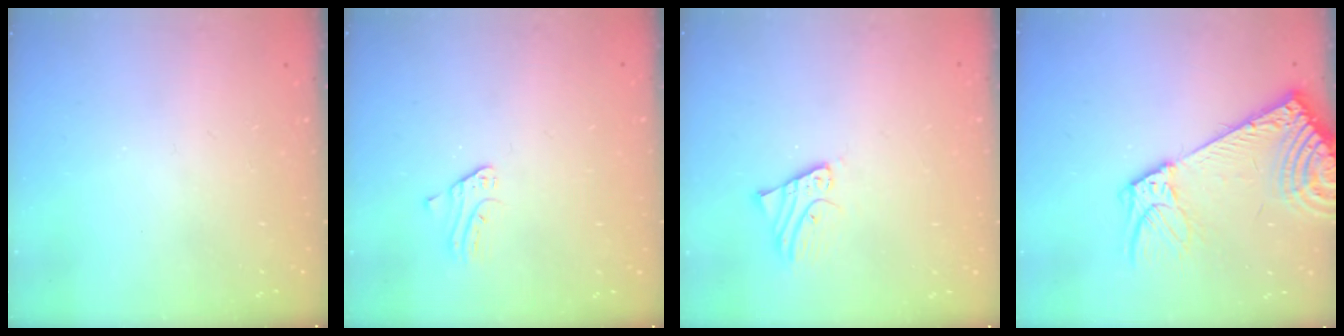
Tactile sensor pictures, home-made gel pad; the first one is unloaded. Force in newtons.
{"total": 2.0, "press": 2.0, "slide": 0.2}
{"total": 2.4, "press": 2.4, "slide": 0.1}
{"total": 14.8, "press": 14.4, "slide": 3.5}